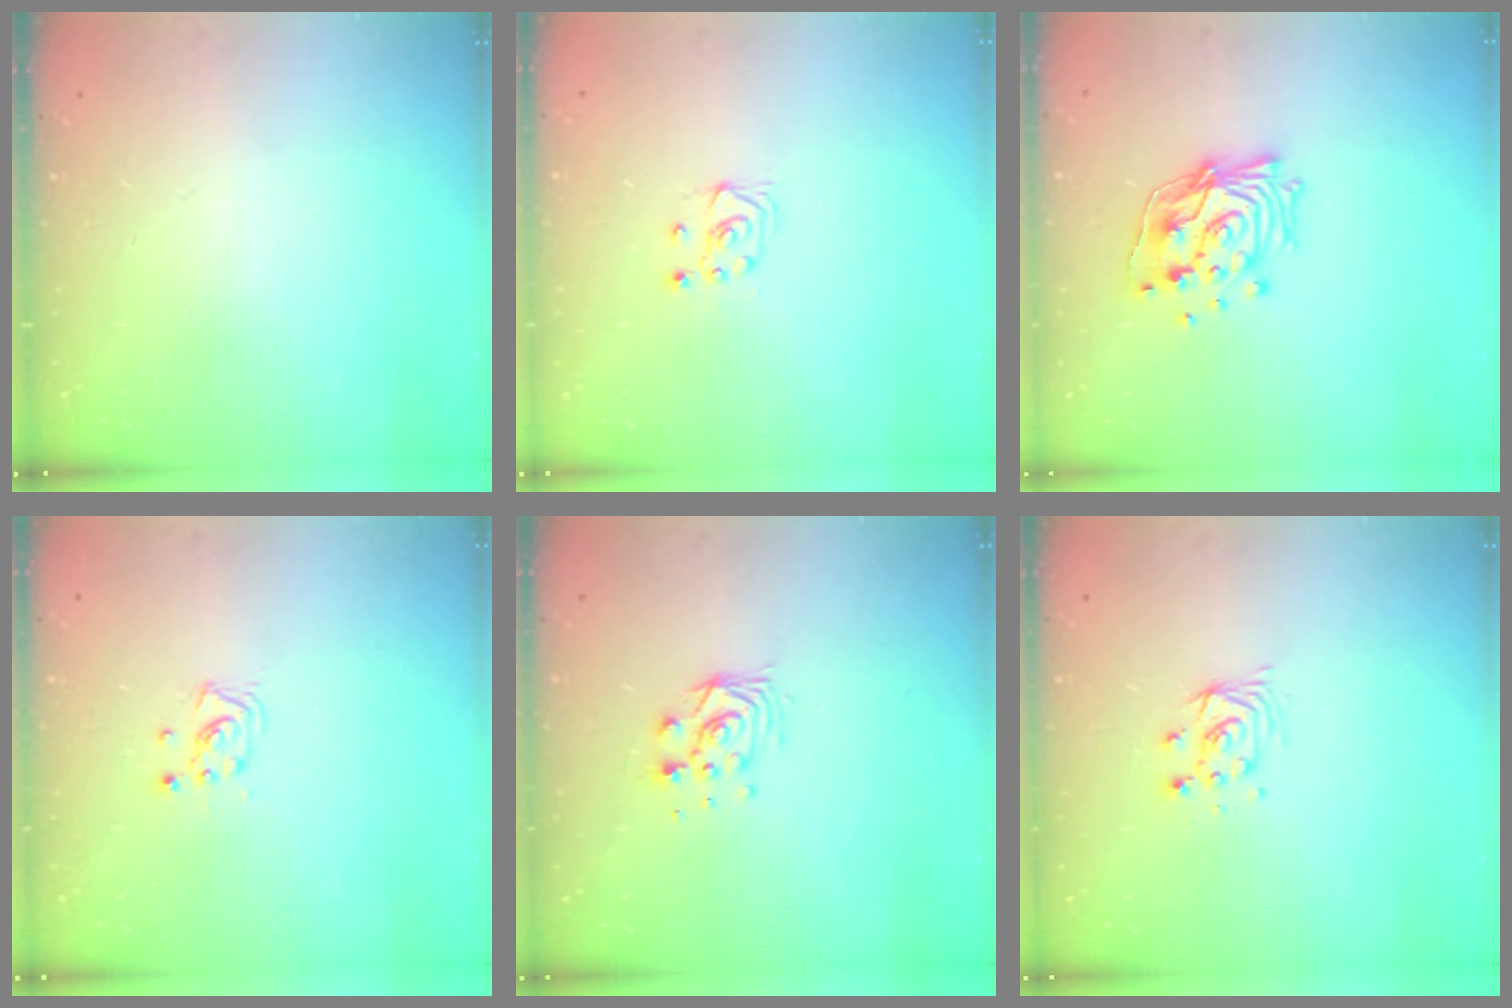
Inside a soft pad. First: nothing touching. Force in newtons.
{"total": 3.5, "press": 3.4, "slide": 0.8}
{"total": 14.9, "press": 14.8, "slide": 1.4}
{"total": 3.0, "press": 3.0, "slide": 0.5}
{"total": 7.5, "press": 7.5, "slide": 0.4}
{"total": 4.2, "press": 4.2, "slide": 0.3}